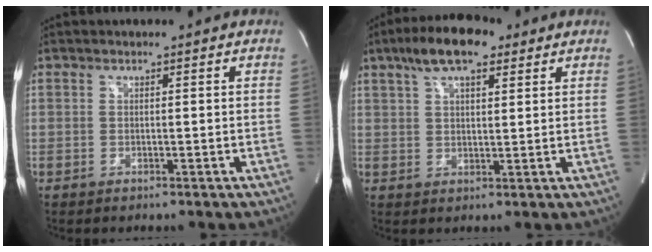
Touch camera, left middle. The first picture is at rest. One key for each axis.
{"total": 9.3, "fx": 5.8, "fy": 3.1, "fz": 6.5, "tx": -0.121, "ty": 0.023, "tz": 0.097}